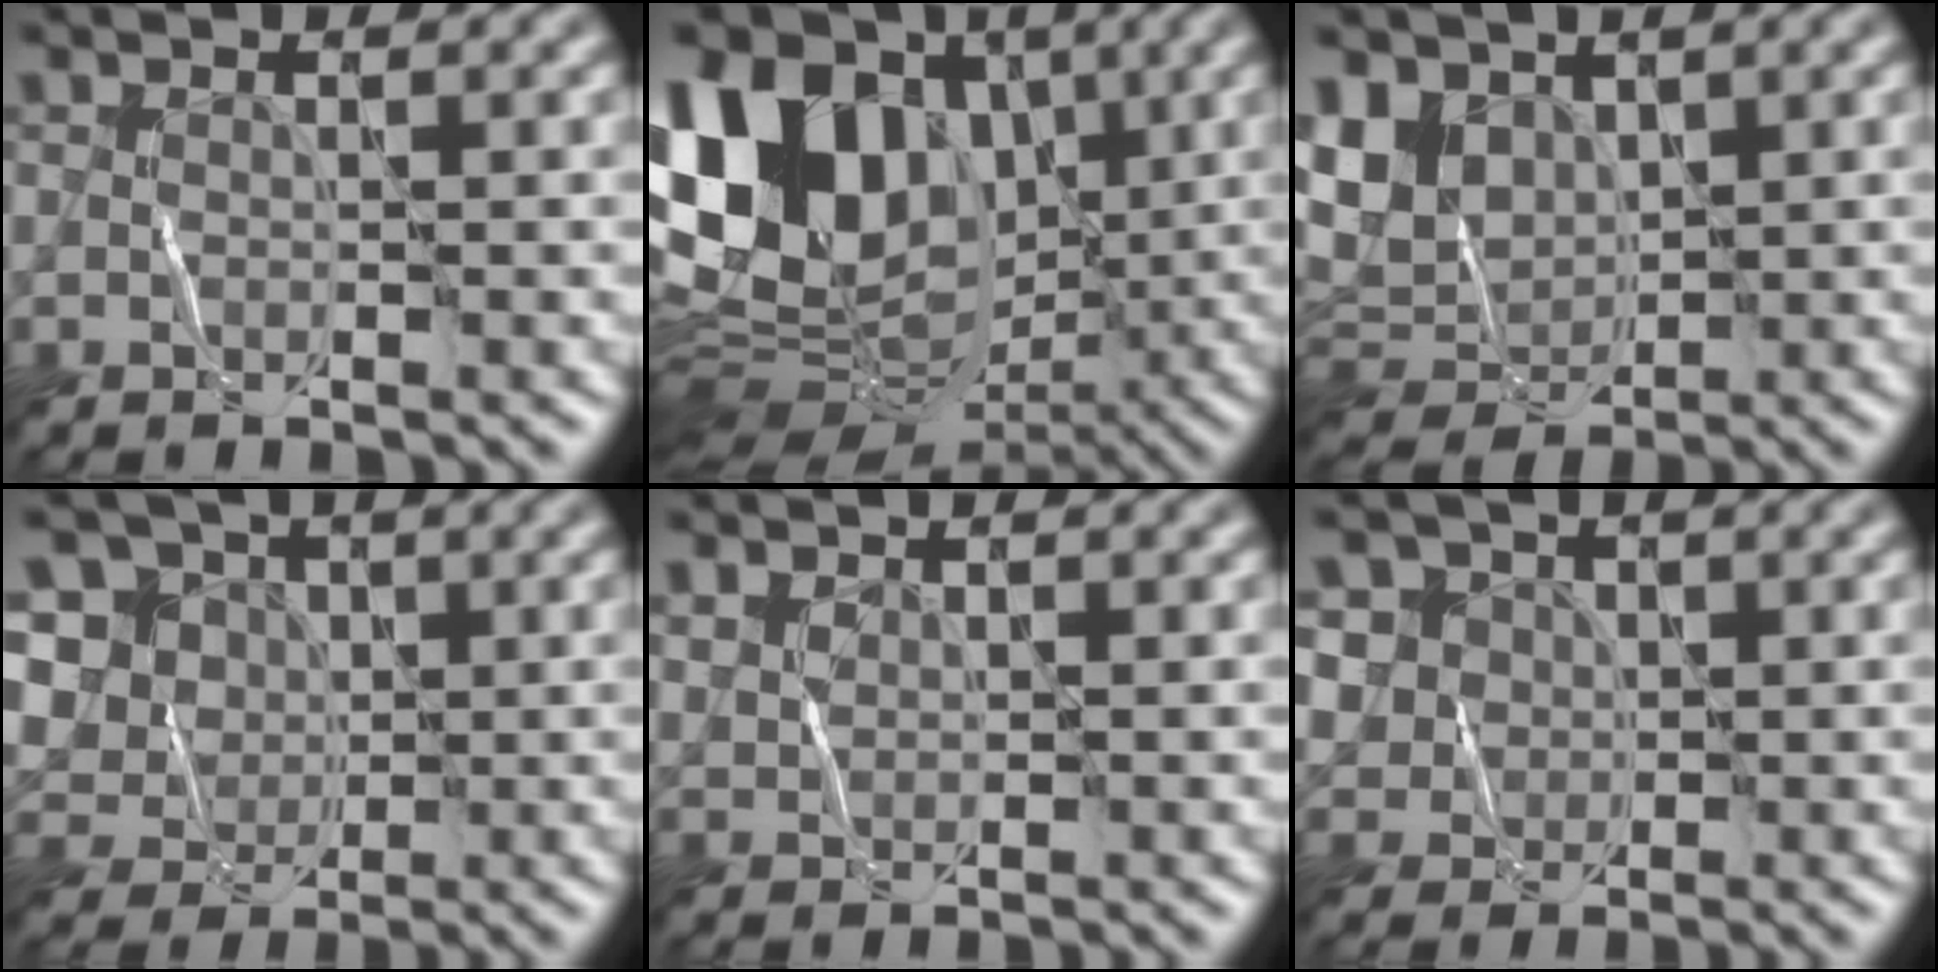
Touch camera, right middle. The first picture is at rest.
{"total": 14.6, "force": [3.0, 10.9, 9.2], "torque": [-0.179, 0.027, 0.037]}
{"total": 7.3, "force": [2.2, 5.4, 4.4], "torque": [-0.095, 0.004, 0.044]}
{"total": 10.3, "force": [2.7, 8.9, 4.4], "torque": [-0.109, 0.030, 0.031]}
{"total": 1.5, "force": [1.0, 0.9, 0.6], "torque": [-0.015, 0.000, 0.026]}
{"total": 5.3, "force": [2.2, 4.5, 1.7], "torque": [-0.032, 0.010, 0.035]}